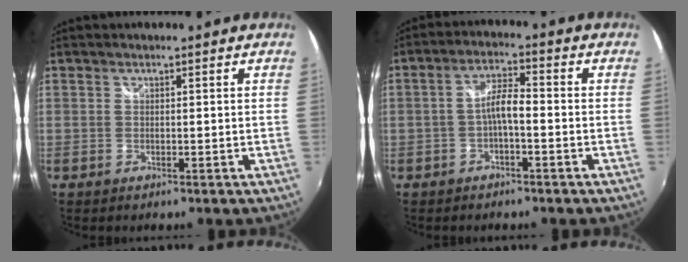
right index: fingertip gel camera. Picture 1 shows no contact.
{"total": 4.3, "force": [-1.6, 1.0, 3.9], "torque": [-0.078, 0.012, -0.030]}